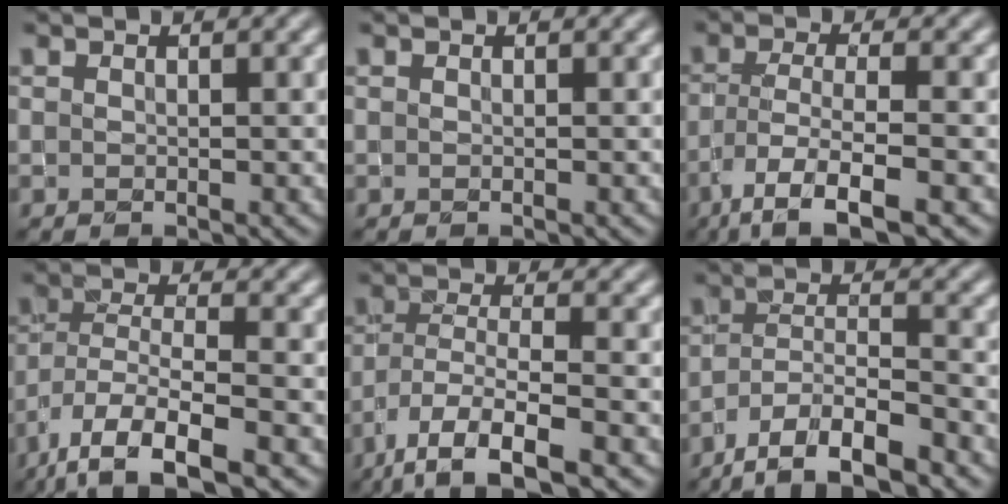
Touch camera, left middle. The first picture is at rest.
{"total": 0.0}
{"total": 6.2, "force": [-3.7, 1.3, 4.8], "torque": [-0.089, -0.005, -0.071]}
{"total": 8.8, "force": [-5.7, 2.7, 6.1], "torque": [-0.117, -0.009, -0.107]}
{"total": 7.8, "force": [-5.1, 2.2, 5.5], "torque": [-0.101, -0.007, -0.096]}
{"total": 7.5, "force": [-5.7, 2.0, 4.5], "torque": [-0.075, 0.000, -0.103]}